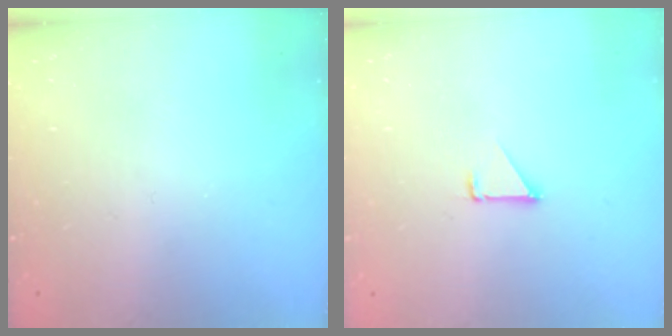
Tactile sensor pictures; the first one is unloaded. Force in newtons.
{"total": 1.5, "press": 1.5, "slide": 0.1}